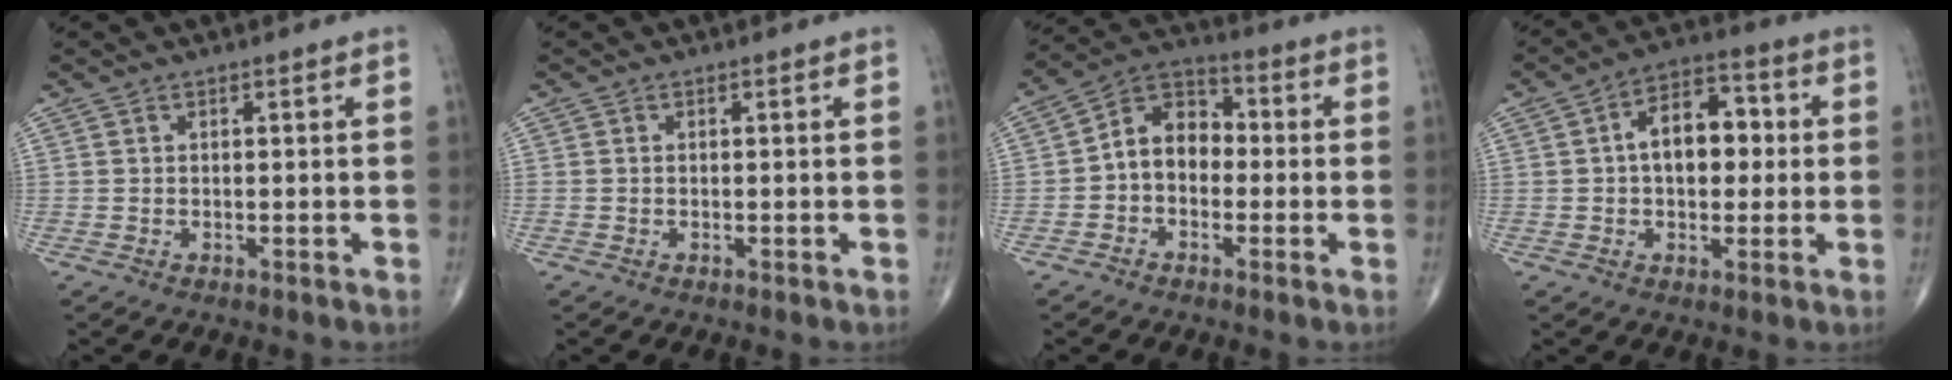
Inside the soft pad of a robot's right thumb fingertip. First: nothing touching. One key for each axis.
{"total": 0.0}
{"total": 8.9, "fx": -1.1, "fy": 6.7, "fz": 5.8, "tx": -0.065, "ty": 0.035, "tz": -0.037}
{"total": 10.9, "fx": 0.9, "fy": 6.8, "fz": 8.4, "tx": -0.103, "ty": 0.025, "tz": 0.006}